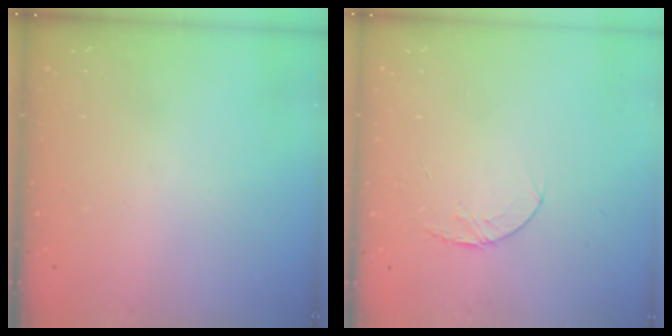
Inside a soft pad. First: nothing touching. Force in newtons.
{"total": 4.0, "press": 3.9, "slide": 0.5}